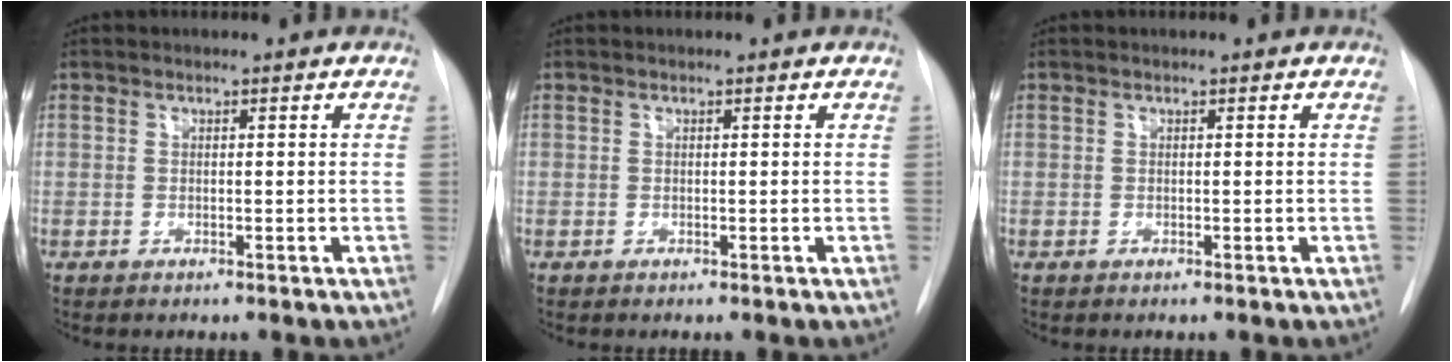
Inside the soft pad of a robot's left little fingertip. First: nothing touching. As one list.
[{"total": 0.0}, {"total": 0.0}]